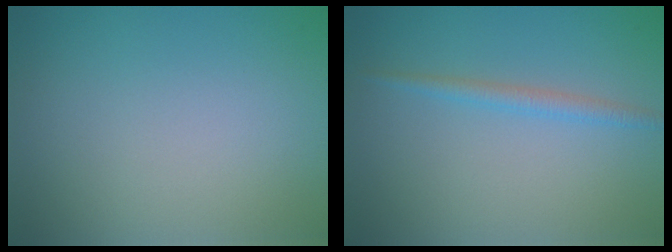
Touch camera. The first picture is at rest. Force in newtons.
{"total": 1.6, "press": 1.6, "slide": 0.0}